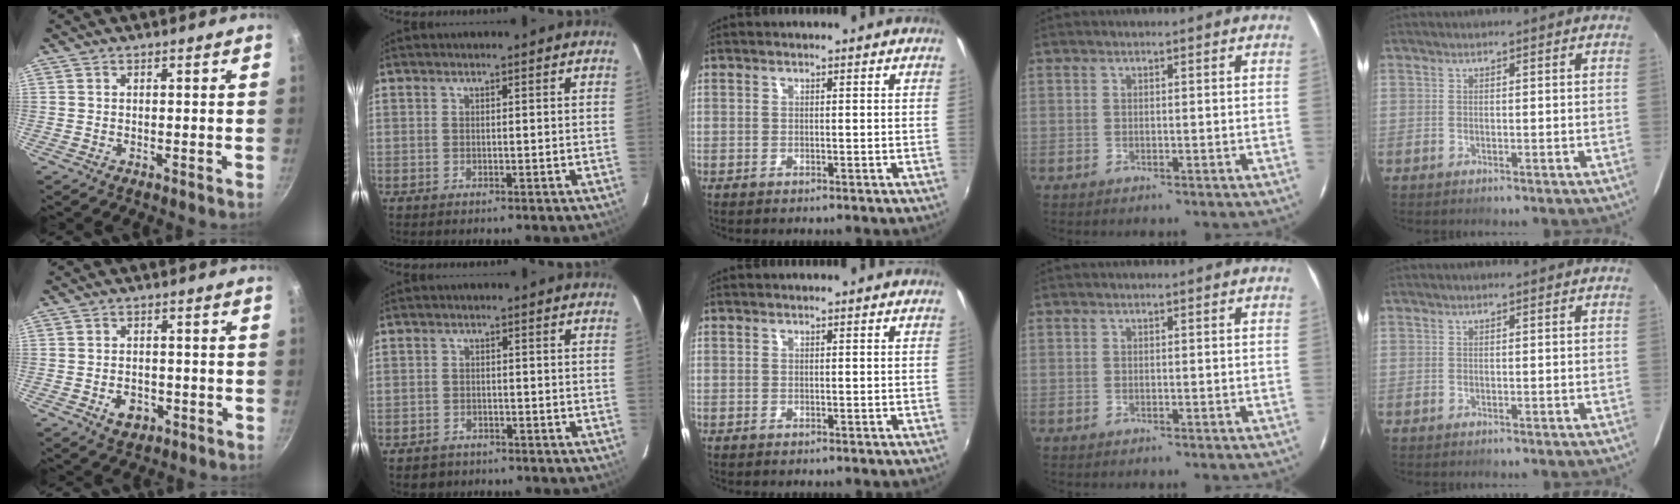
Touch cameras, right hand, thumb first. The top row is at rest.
{"thumb": {"total": 4.8, "force": [-1.7, 3.4, 2.8], "torque": [-0.032, 0.011, -0.021]}, "index": {"total": 3.4, "force": [-2.4, 2.4, 0.3], "torque": [-0.019, 0.003, -0.034]}}